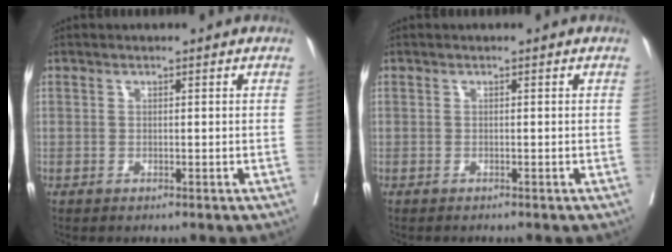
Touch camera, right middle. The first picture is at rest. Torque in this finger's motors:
{"motor_torque": [0.10, -0.10, -0.01, 0.01]}